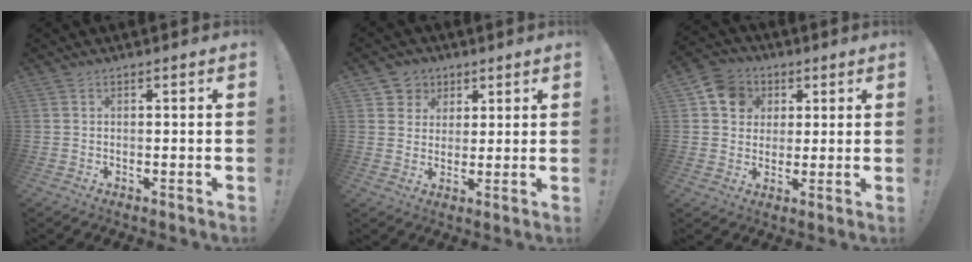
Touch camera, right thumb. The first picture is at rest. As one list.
[{"total": 6.2, "force": [2.2, 5.7, 0.7], "torque": [-0.009, -0.019, 0.044]}, {"total": 9.9, "force": [2.9, 8.9, 3.3], "torque": [-0.036, -0.007, 0.059]}]